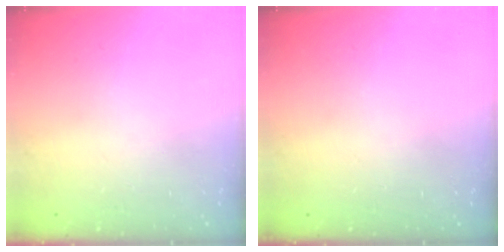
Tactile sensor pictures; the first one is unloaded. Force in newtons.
{"total": 0.0}